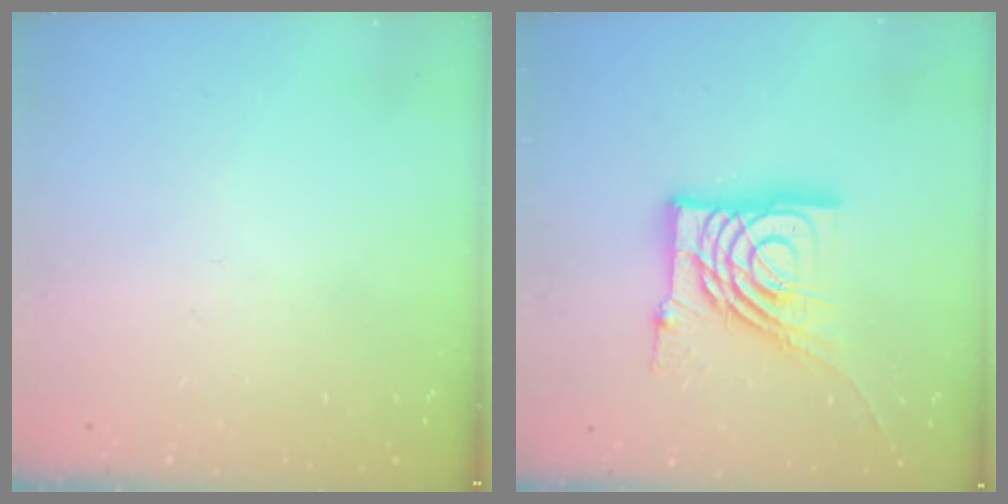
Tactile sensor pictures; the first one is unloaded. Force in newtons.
{"total": 18.6, "press": 18.6, "slide": 1.6}